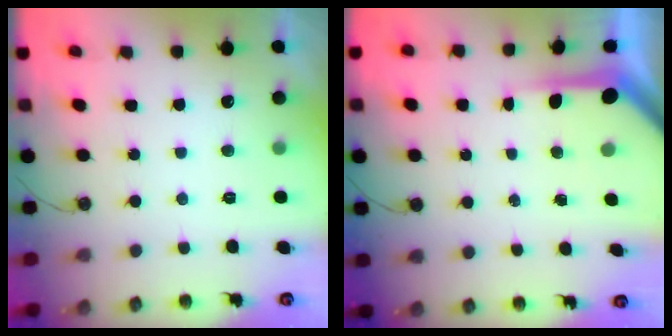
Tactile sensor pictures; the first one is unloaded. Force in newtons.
{"total": 5.9, "press": 5.8, "slide": 0.6}